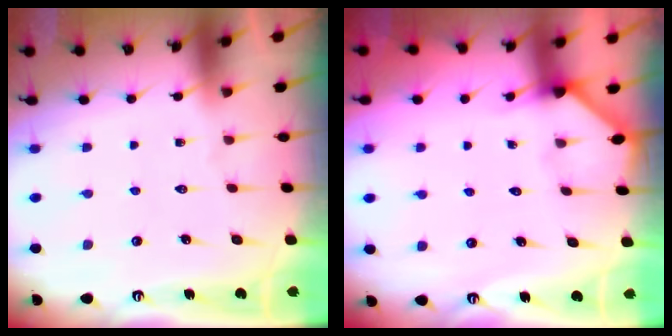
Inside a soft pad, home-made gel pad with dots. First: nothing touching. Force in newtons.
{"total": 1.9, "press": 1.9, "slide": 0.2}